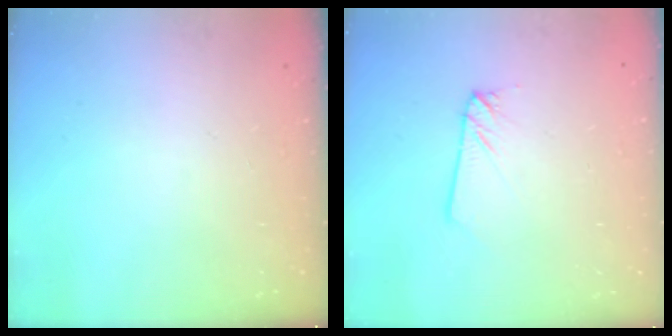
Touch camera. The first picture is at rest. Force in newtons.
{"total": 2.2, "press": 2.2, "slide": 0.2}